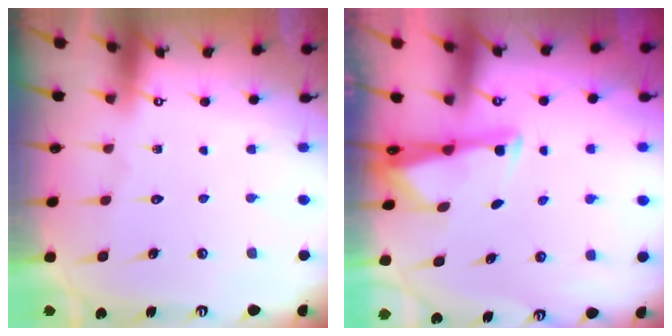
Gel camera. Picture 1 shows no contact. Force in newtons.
{"total": 2.7, "press": 2.7, "slide": 0.4}